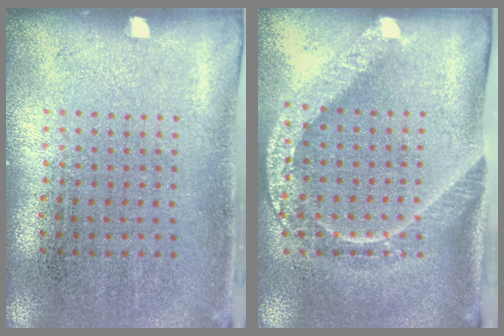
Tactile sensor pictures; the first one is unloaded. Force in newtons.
{"total": 2.0, "press": 1.6, "slide": 1.3}